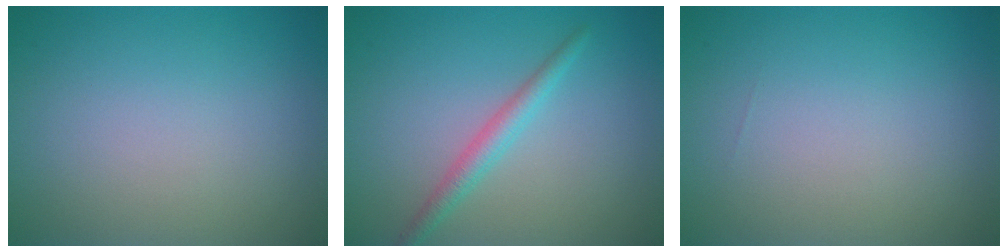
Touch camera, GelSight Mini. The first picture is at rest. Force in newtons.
{"total": 2.1, "press": 2.1, "slide": 0.1}
{"total": 0.0}